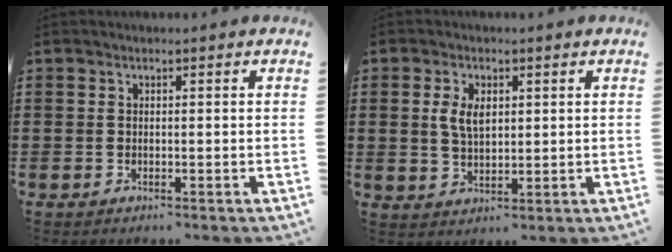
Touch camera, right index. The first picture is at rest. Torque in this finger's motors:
{"motor_torque": [0.56, -0.05, 0.23, 0.08]}